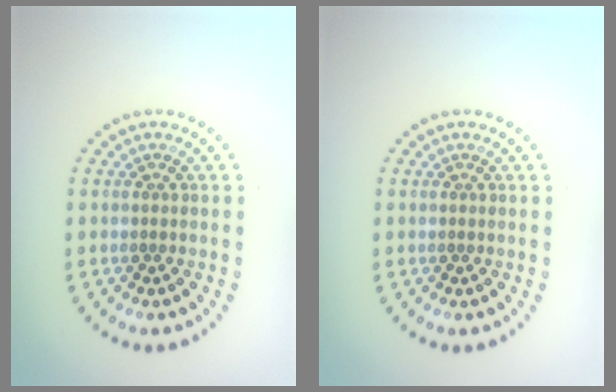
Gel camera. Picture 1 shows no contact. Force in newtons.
{"total": 0.0}